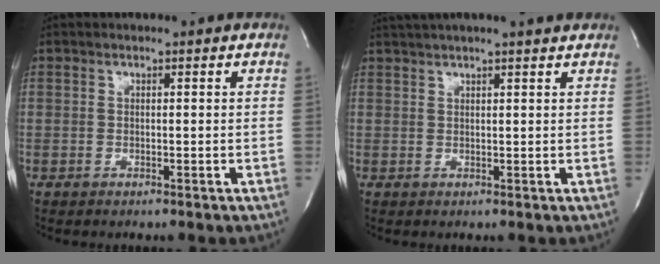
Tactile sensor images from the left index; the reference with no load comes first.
{"total": 7.4, "force": [6.3, -0.2, 3.9], "torque": [-0.062, 0.023, 0.079]}